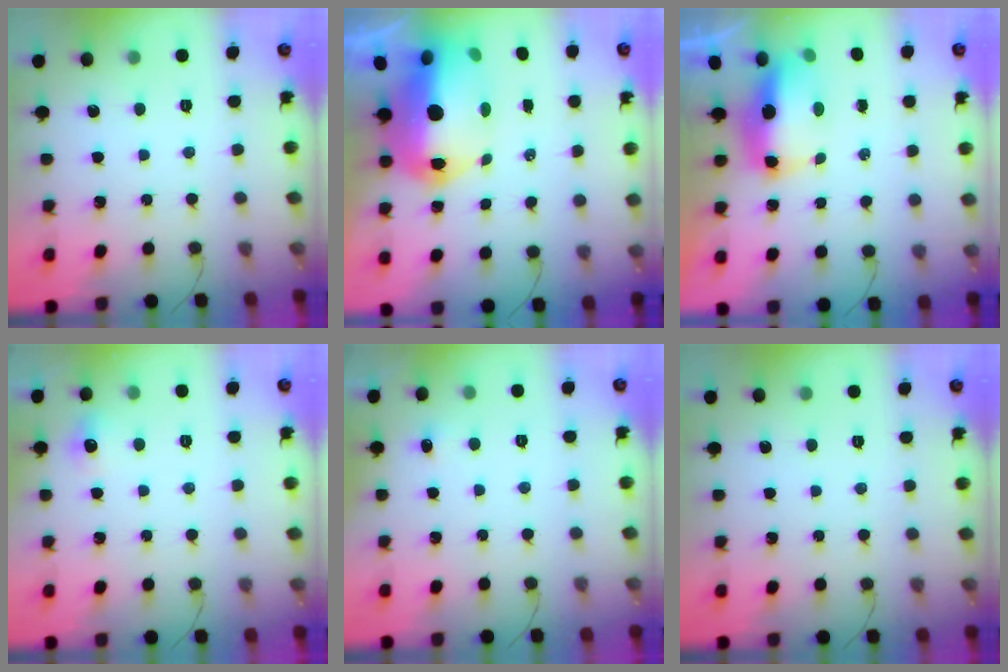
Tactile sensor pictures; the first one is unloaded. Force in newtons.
{"total": 17.9, "press": 17.5, "slide": 3.8}
{"total": 8.5, "press": 8.3, "slide": 1.7}
{"total": 4.6, "press": 4.3, "slide": 1.5}
{"total": 3.3, "press": 3.1, "slide": 0.9}
{"total": 0.0}